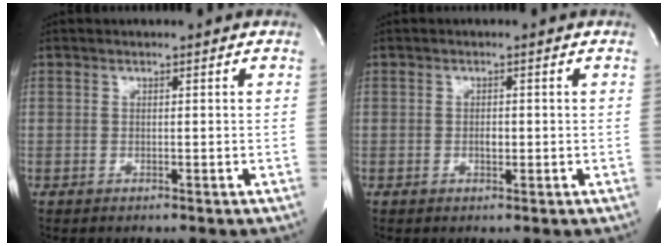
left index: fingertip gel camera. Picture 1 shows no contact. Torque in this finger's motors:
{"motor_torque": [0.14, 0.01, 0.00, 0.00]}